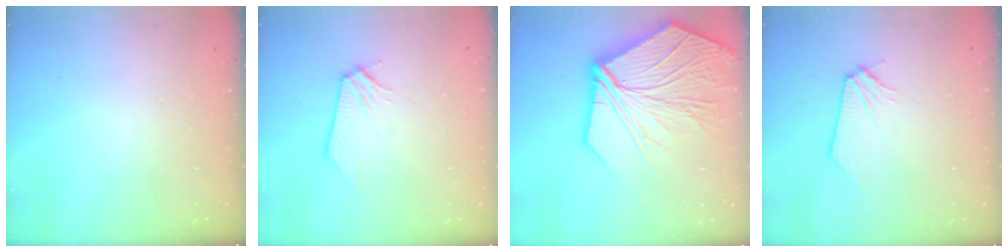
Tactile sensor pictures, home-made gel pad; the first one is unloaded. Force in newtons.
{"total": 0.0}
{"total": 23.9, "press": 23.6, "slide": 3.8}
{"total": 0.0}